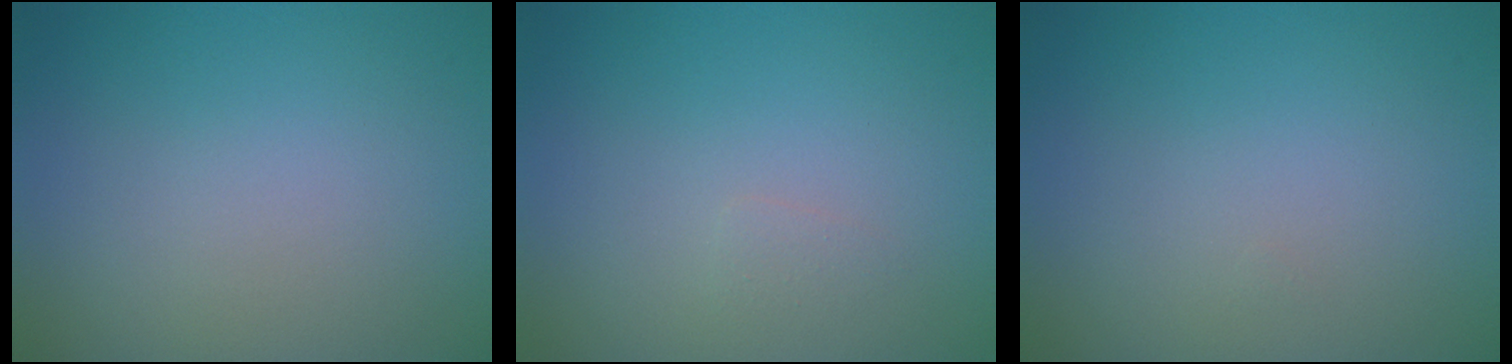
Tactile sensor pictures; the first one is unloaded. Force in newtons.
{"total": 0.6, "press": 0.6, "slide": 0.0}
{"total": 0.0}